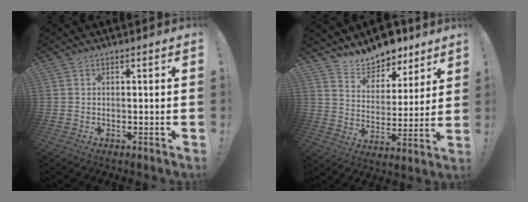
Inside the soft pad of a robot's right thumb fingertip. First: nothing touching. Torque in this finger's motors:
{"motor_torque": [-0.01, 0.01, -0.27, 0.45, 0.02]}